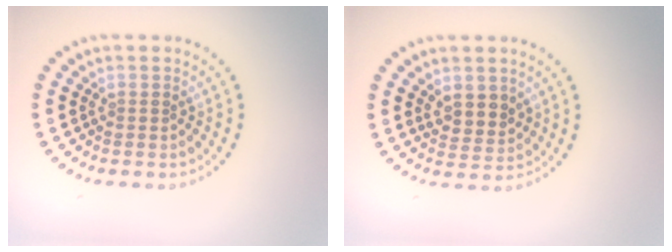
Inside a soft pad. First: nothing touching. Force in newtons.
{"total": 2.2, "press": 2.0, "slide": 0.9}